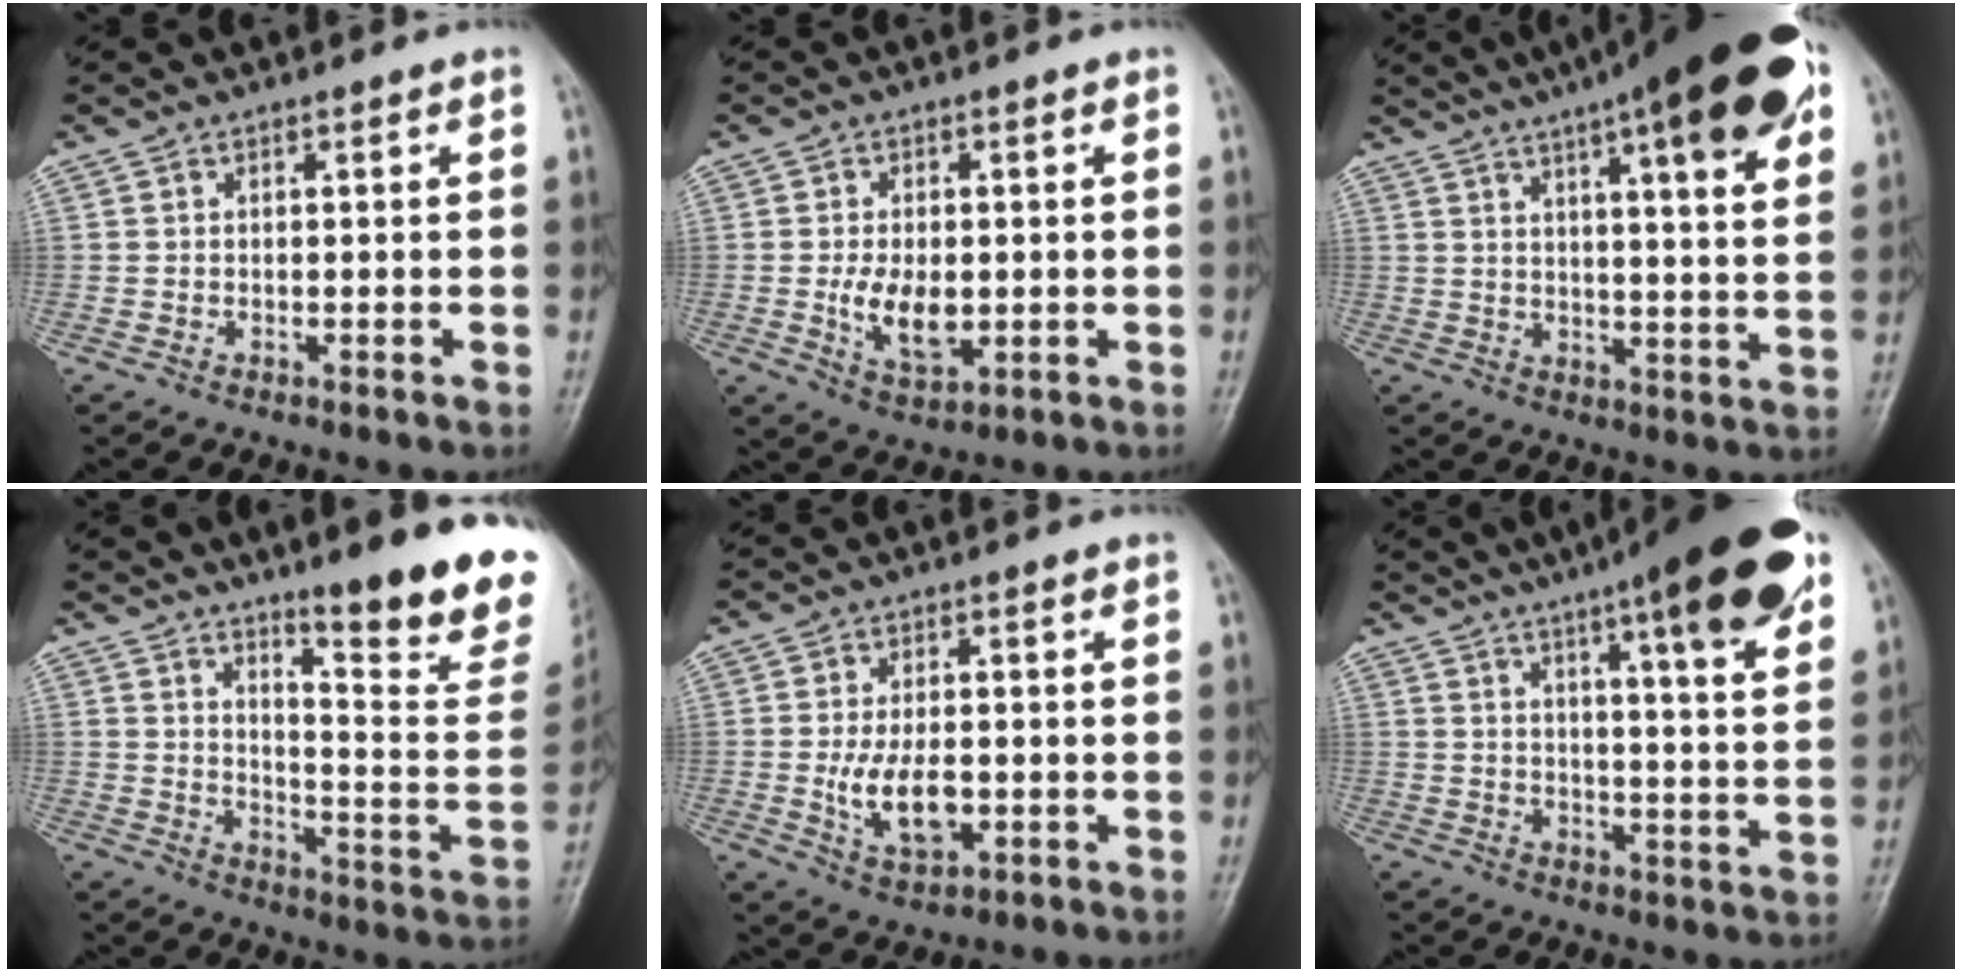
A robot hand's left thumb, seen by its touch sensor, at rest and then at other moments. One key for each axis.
{"total": 7.6, "fx": -0.9, "fy": 4.4, "fz": 6.1, "tx": -0.099, "ty": -0.006, "tz": -0.008}
{"total": 23.1, "fx": 12.9, "fy": 5.0, "fz": 18.5, "tx": -0.258, "ty": -0.009, "tz": 0.171}
{"total": 19.5, "fx": 13.0, "fy": 3.1, "fz": 14.2, "tx": -0.152, "ty": -0.096, "tz": 0.182}
{"total": 8.1, "fx": -1.4, "fy": 4.4, "fz": 6.6, "tx": -0.113, "ty": -0.001, "tz": -0.018}
{"total": 20.1, "fx": 11.6, "fy": 3.7, "fz": 15.9, "tx": -0.210, "ty": -0.027, "tz": 0.156}